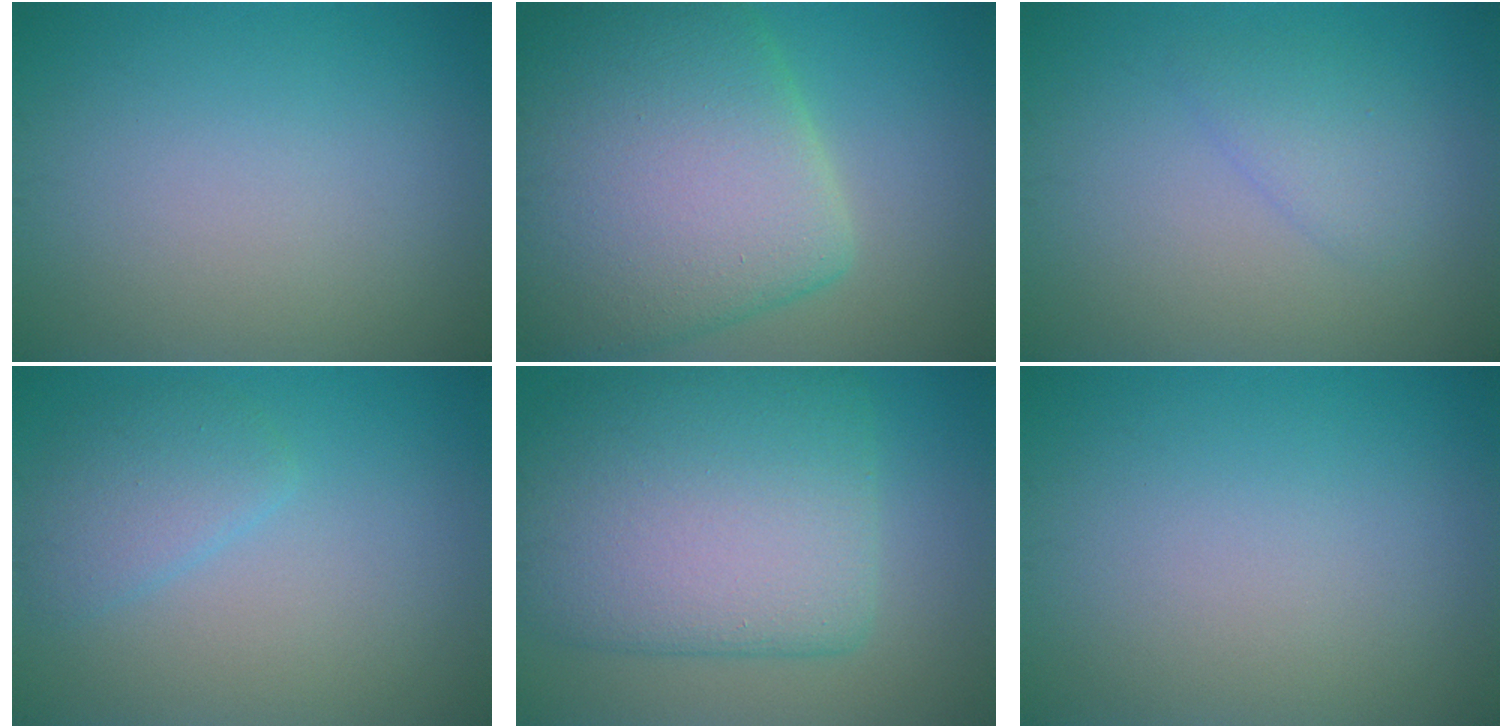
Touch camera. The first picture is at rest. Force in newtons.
{"total": 13.0, "press": 13.0, "slide": 0.5}
{"total": 1.9, "press": 1.9, "slide": 0.1}
{"total": 2.5, "press": 2.5, "slide": 0.3}
{"total": 11.0, "press": 10.9, "slide": 0.9}
{"total": 0.0}